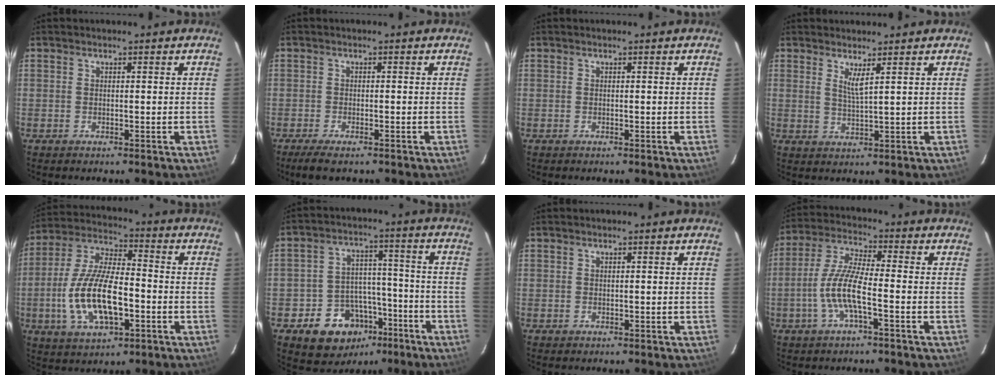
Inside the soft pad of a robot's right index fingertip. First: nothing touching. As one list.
[{"total": 4.4, "force": [-3.3, 1.2, 2.7], "torque": [-0.064, -0.015, -0.058]}, {"total": 0.0}, {"total": 2.7, "force": [1.7, -0.3, 2.2], "torque": [-0.042, -0.011, 0.027]}, {"total": 16.3, "force": [-4.1, 6.8, 14.2], "torque": [-0.300, -0.005, -0.072]}, {"total": 13.0, "force": [-7.1, 9.9, 4.5], "torque": [-0.094, 0.043, -0.086]}, {"total": 0.0}, {"total": 9.0, "force": [-3.0, 1.6, 8.4], "torque": [-0.182, 0.001, -0.058]}]